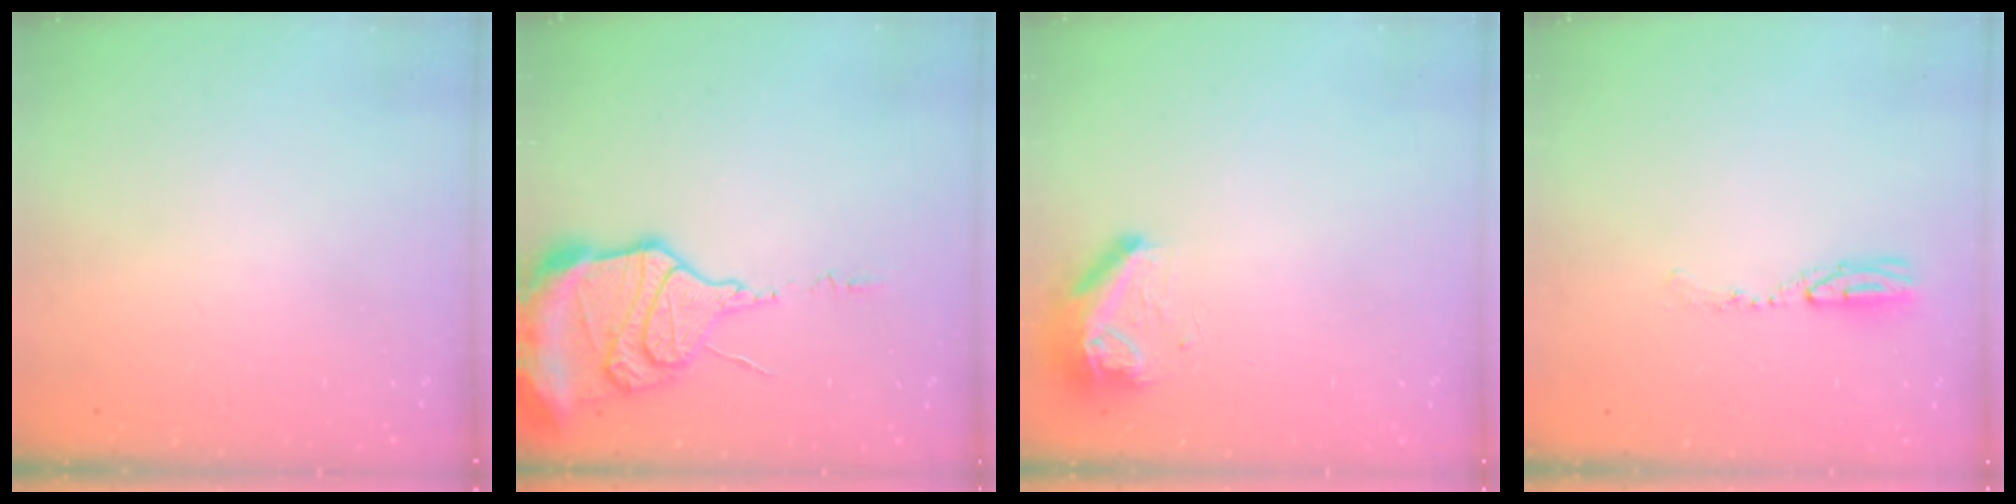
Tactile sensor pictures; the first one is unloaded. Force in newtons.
{"total": 18.9, "press": 18.8, "slide": 1.8}
{"total": 8.3, "press": 8.2, "slide": 0.9}
{"total": 6.3, "press": 6.0, "slide": 1.7}